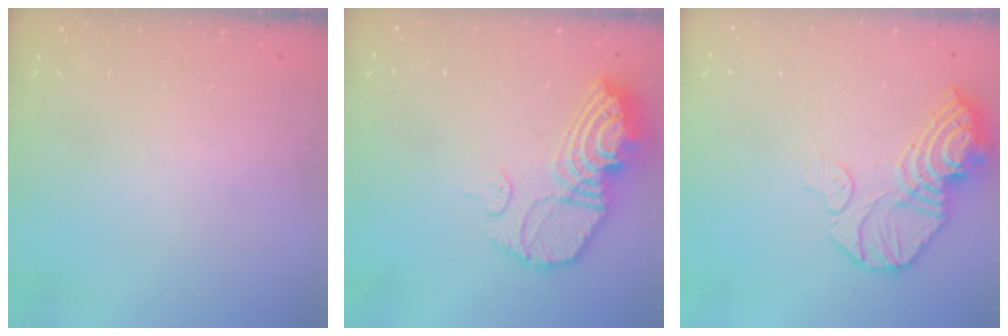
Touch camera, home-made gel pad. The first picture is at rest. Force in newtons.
{"total": 15.3, "press": 15.2, "slide": 1.5}
{"total": 15.1, "press": 14.9, "slide": 2.4}